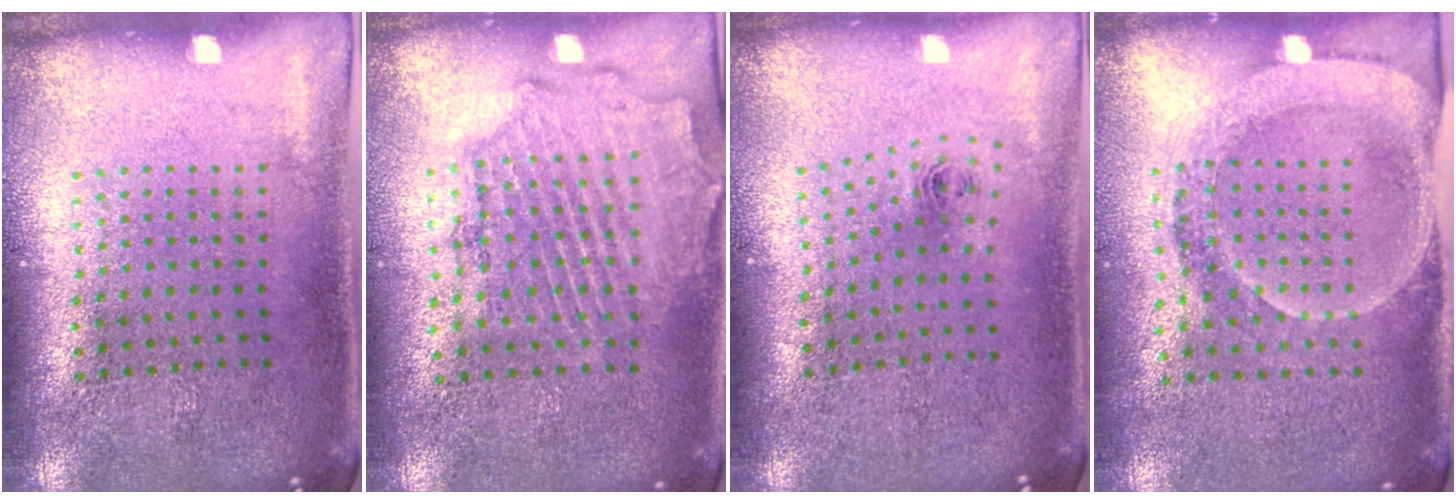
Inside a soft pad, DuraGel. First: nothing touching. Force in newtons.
{"total": 1.8, "press": 1.6, "slide": 0.9}
{"total": 0.9, "press": 0.4, "slide": 0.8}
{"total": 1.8, "press": 1.7, "slide": 0.7}